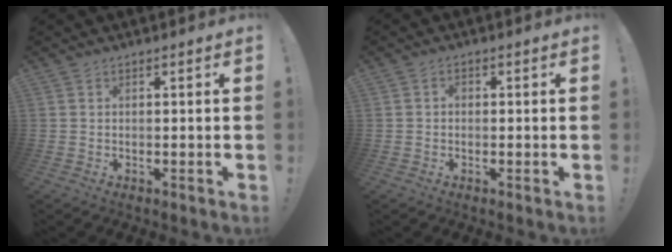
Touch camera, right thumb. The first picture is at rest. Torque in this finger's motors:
{"motor_torque": [0.22, 0.17, 0.20, -0.08, -0.01]}